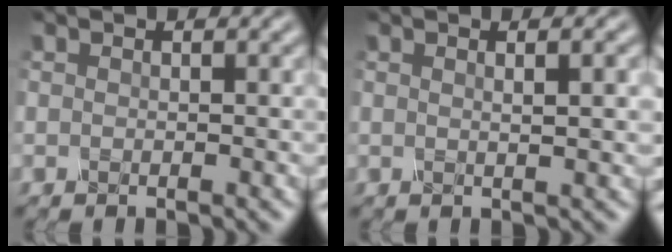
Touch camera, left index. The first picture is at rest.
{"total": 3.5, "force": [0.9, 1.3, 3.1], "torque": [-0.019, 0.010, -0.009]}